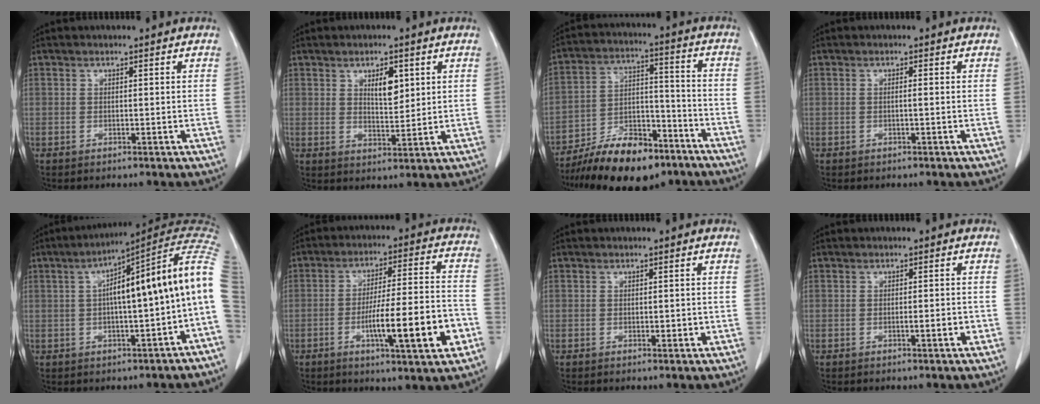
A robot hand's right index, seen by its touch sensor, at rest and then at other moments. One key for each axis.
{"total": 4.6, "fx": 1.9, "fy": 1.8, "fz": 3.8, "tx": -0.063, "ty": -0.003, "tz": 0.035}
{"total": 15.3, "fx": -11.2, "fy": 5.6, "fz": 8.8, "tx": -0.140, "ty": 0.017, "tz": -0.188}
{"total": 0.6, "fx": -0.1, "fy": -0.1, "fz": 0.5, "tx": -0.008, "ty": 0.002, "tz": -0.003}
{"total": 15.4, "fx": 0.9, "fy": 0.5, "fz": 15.3, "tx": -0.217, "ty": 0.043, "tz": 0.009}
{"total": 14.5, "fx": -4.9, "fy": 1.2, "fz": 13.6, "tx": -0.219, "ty": 0.000, "tz": -0.073}
{"total": 1.3, "fx": -0.2, "fy": 0.6, "fz": 1.1, "tx": -0.016, "ty": -0.001, "tz": 0.000}
{"total": 1.9, "fx": -0.6, "fy": 0.3, "fz": 1.7, "tx": -0.028, "ty": -0.001, "tz": -0.007}